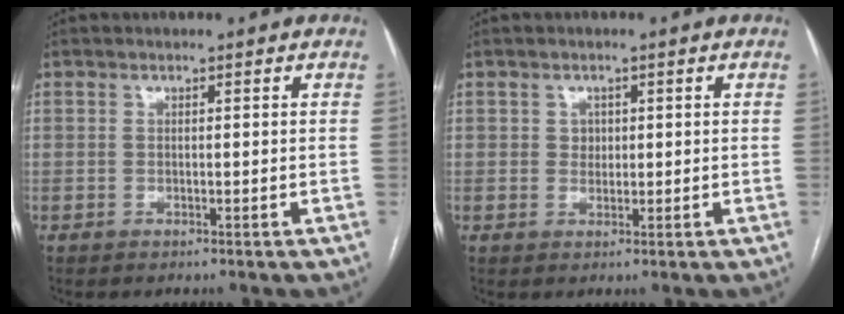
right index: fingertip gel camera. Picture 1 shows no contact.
{"total": 1.6, "force": [0.4, 1.4, 0.7], "torque": [-0.007, 0.000, 0.006]}